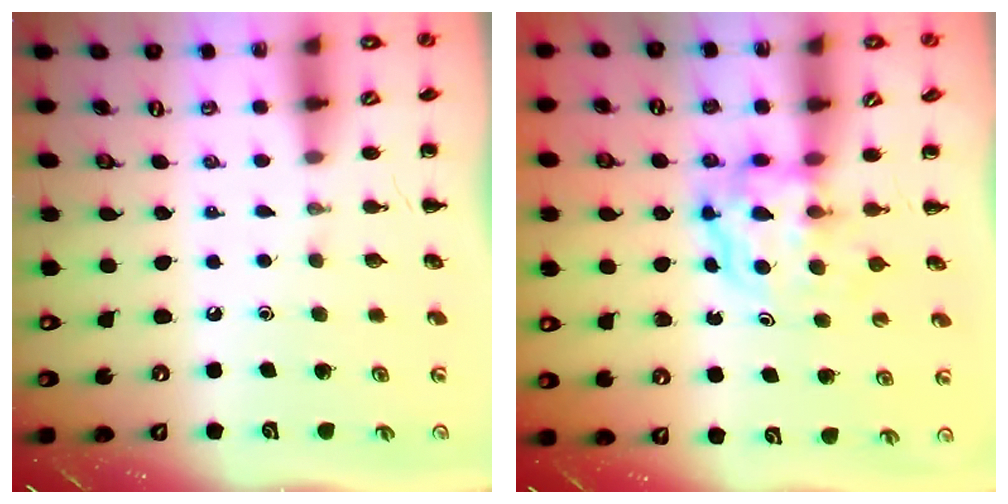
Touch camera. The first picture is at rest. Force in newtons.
{"total": 3.9, "press": 3.9, "slide": 0.4}